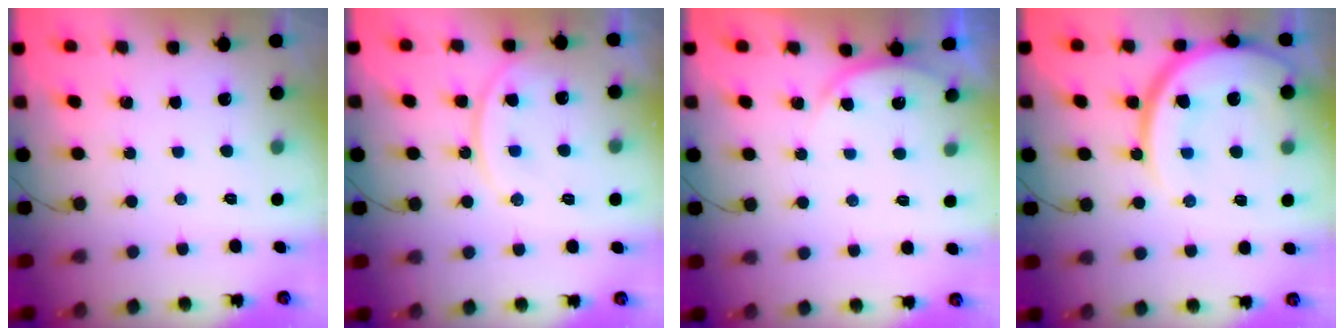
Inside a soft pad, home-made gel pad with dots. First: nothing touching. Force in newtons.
{"total": 15.6, "press": 15.2, "slide": 3.6}
{"total": 3.3, "press": 3.3, "slide": 0.5}
{"total": 17.0, "press": 16.9, "slide": 1.8}